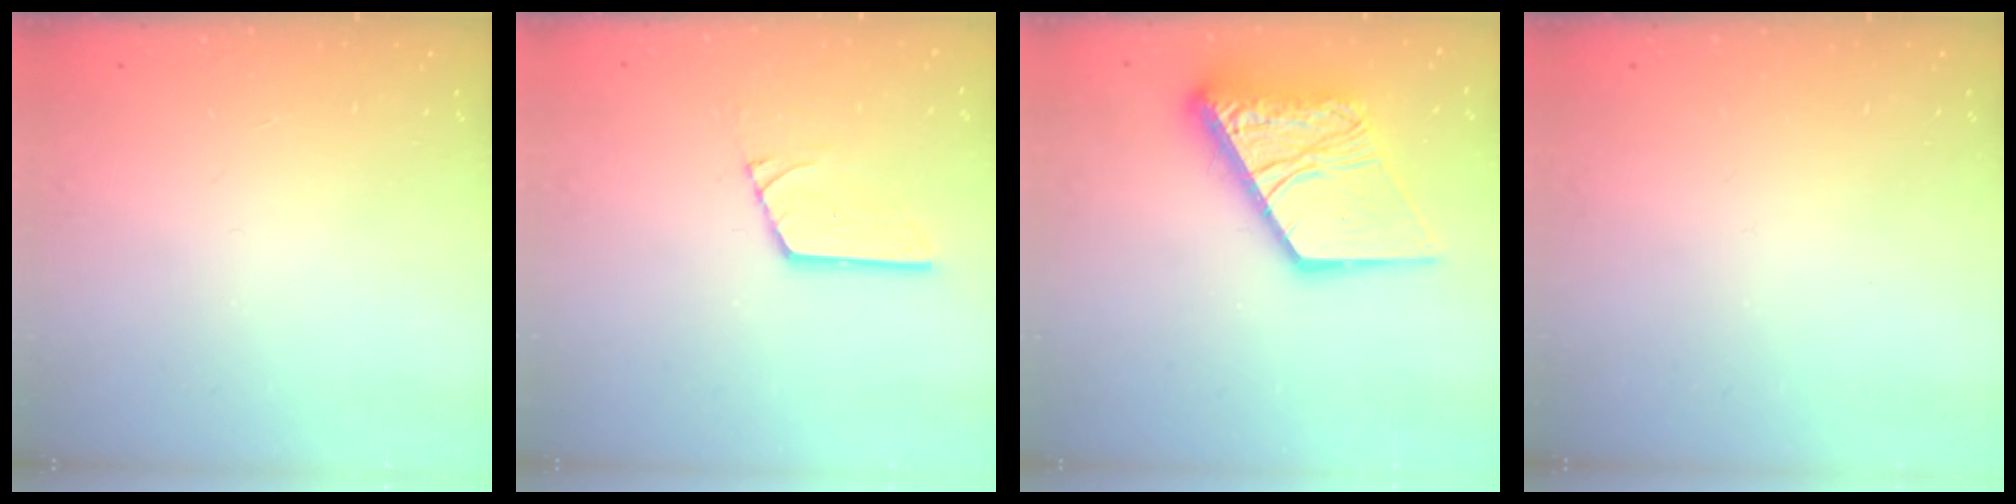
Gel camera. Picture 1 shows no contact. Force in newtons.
{"total": 8.8, "press": 8.7, "slide": 1.1}
{"total": 19.4, "press": 19.2, "slide": 2.3}
{"total": 0.0}